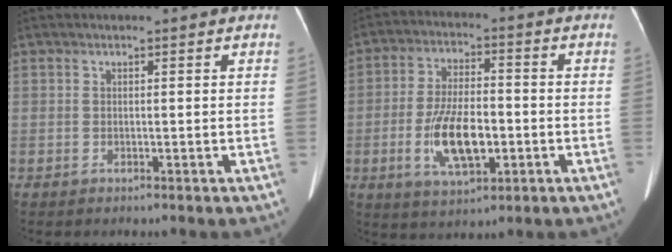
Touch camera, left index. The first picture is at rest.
{"total": 10.4, "force": [-2.7, 4.1, 9.1], "torque": [-0.183, 0.001, -0.044]}